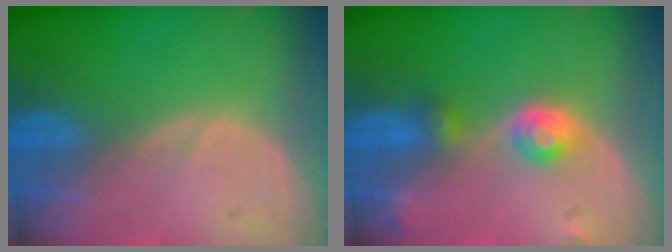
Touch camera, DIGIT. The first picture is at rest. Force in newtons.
{"total": 4.2, "press": 4.0, "slide": 1.4}